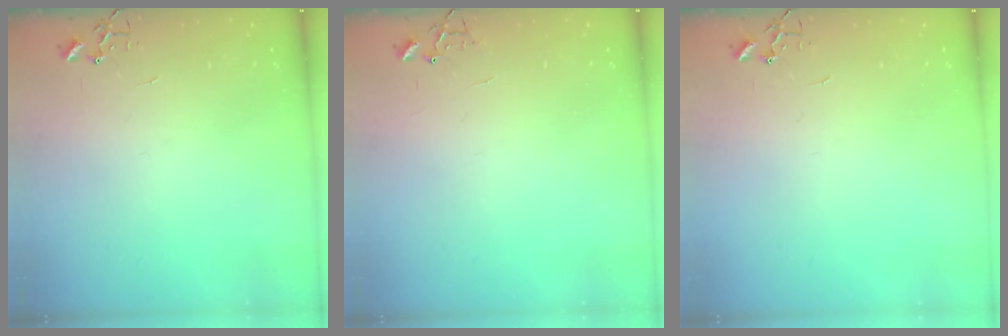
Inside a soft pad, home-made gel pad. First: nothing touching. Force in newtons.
{"total": 6.4, "press": 6.4, "slide": 0.6}
{"total": 0.0}